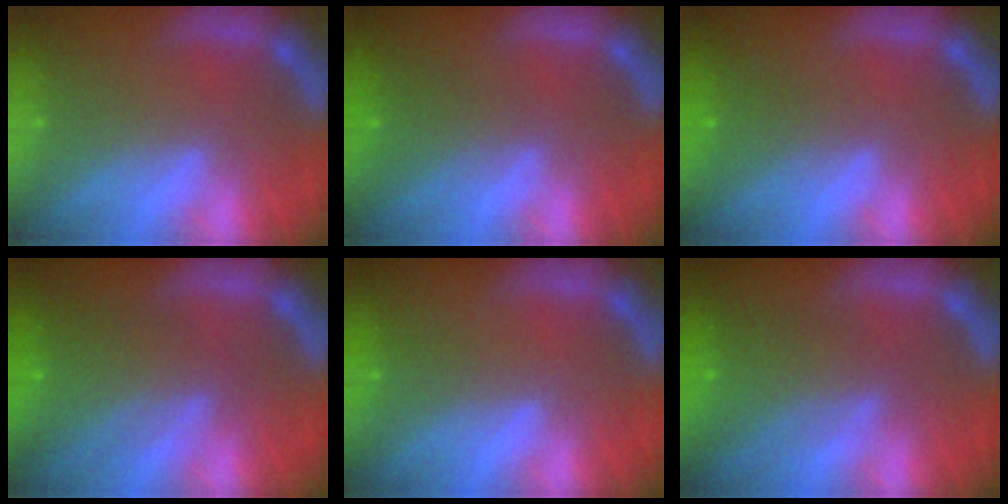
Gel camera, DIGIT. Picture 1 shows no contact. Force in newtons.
{"total": 2.5}
{"total": 2.0}
{"total": 5.5}
{"total": 1.0}
{"total": 5.0}